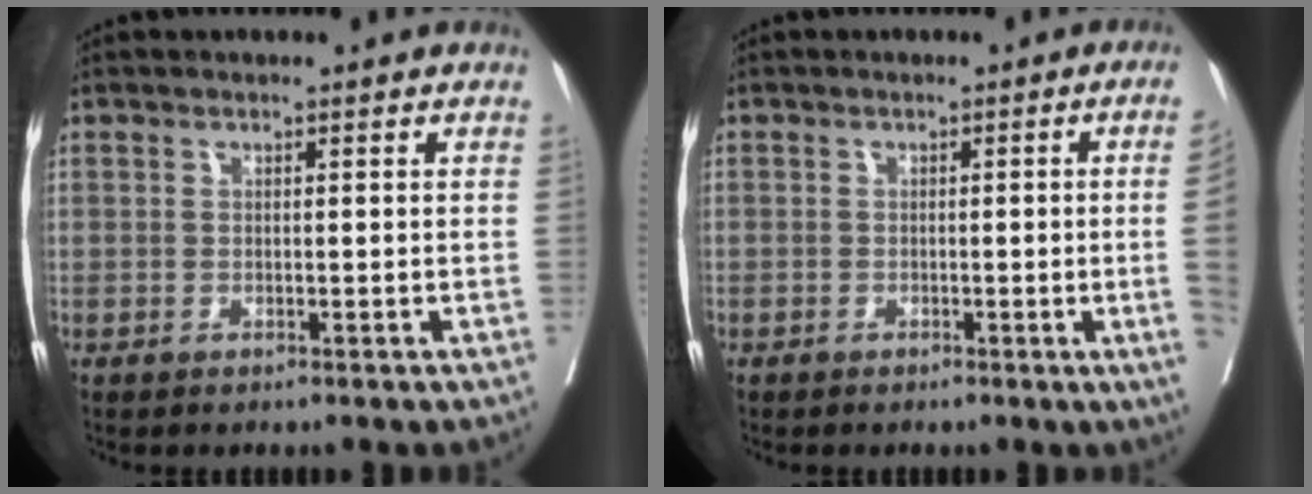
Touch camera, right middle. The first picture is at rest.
{"total": 4.1, "force": [-0.7, -1.5, 3.7], "torque": [-0.041, -0.008, -0.010]}